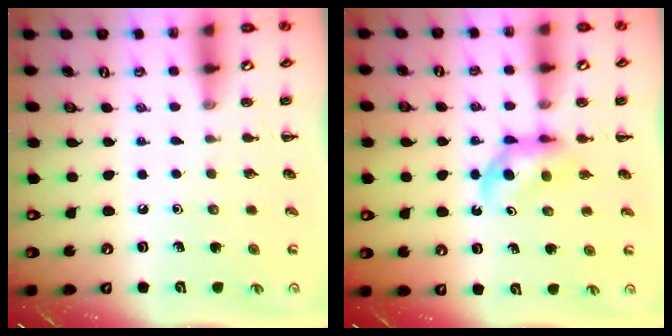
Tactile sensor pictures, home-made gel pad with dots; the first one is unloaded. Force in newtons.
{"total": 4.0, "press": 3.9, "slide": 0.8}